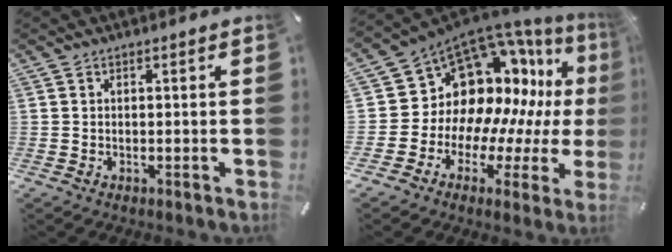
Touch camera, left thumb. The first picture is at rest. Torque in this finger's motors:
{"motor_torque": [1.81, 3.20, 1.09, 0.82, 0.01]}